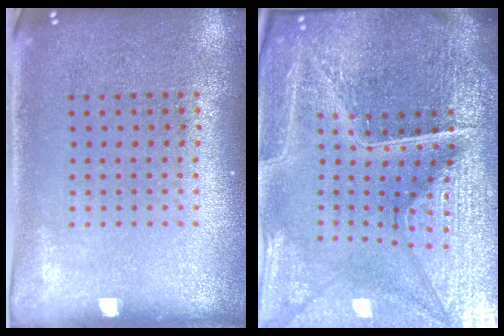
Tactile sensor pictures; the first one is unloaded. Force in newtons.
{"total": 7.0, "press": 6.1, "slide": 3.4}